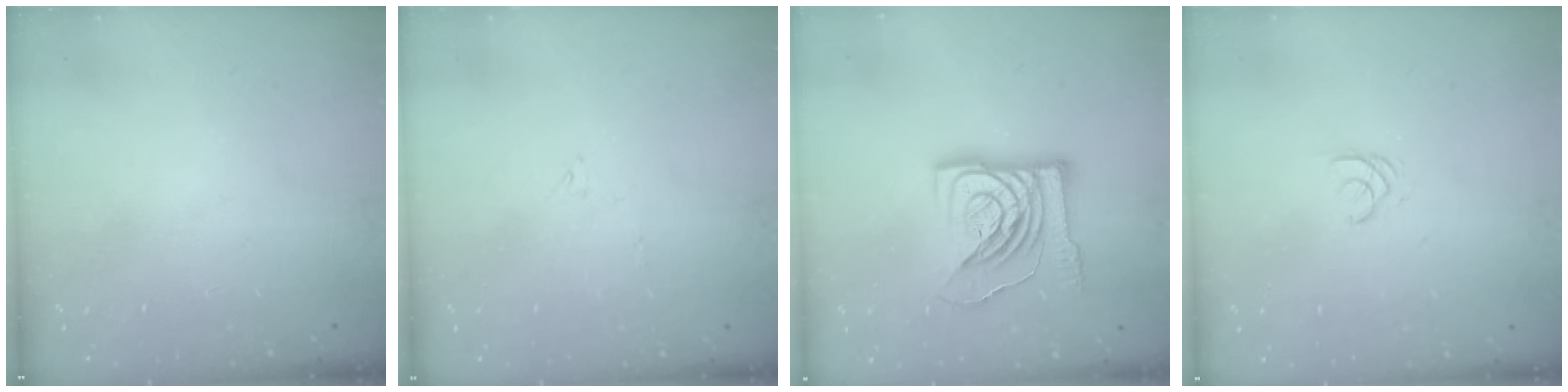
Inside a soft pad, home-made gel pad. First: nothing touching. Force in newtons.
{"total": 4.7, "press": 4.7, "slide": 0.2}
{"total": 15.9, "press": 15.7, "slide": 1.9}
{"total": 1.7, "press": 1.7, "slide": 0.2}